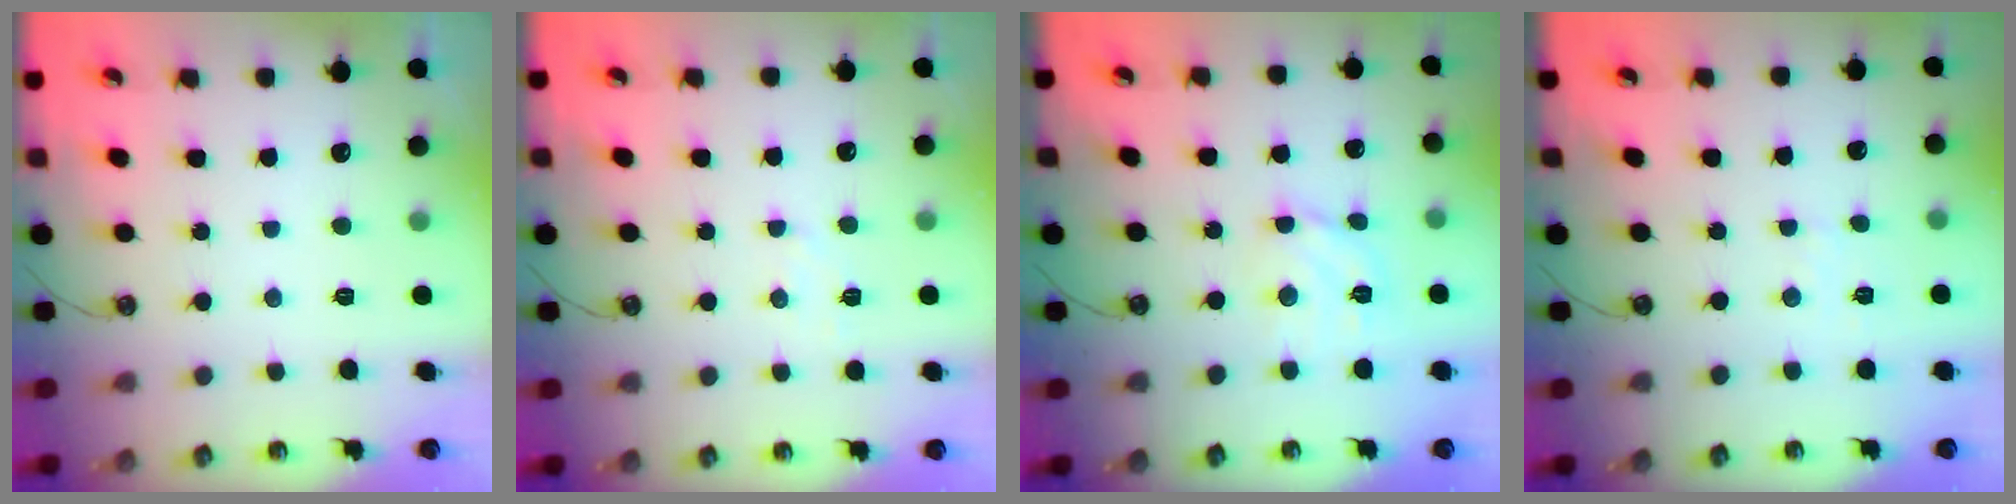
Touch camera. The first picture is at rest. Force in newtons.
{"total": 4.7, "press": 4.6, "slide": 0.7}
{"total": 7.9, "press": 7.9, "slide": 0.6}
{"total": 3.3, "press": 3.3, "slide": 0.5}